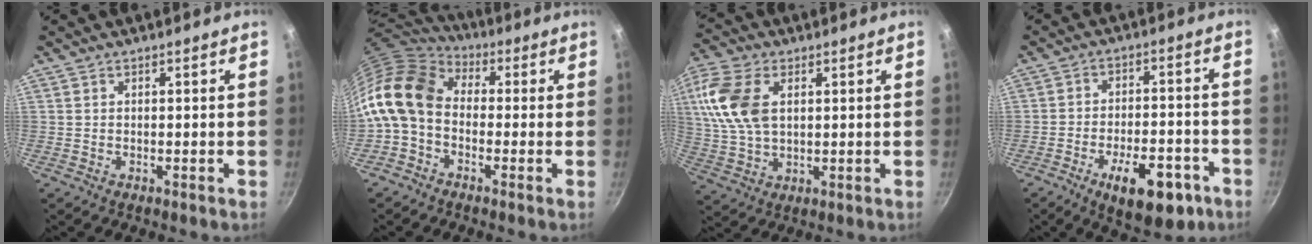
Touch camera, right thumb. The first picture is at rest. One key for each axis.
{"total": 14.0, "fx": -0.7, "fy": 10.2, "fz": 9.6, "tx": -0.176, "ty": 0.030, "tz": -0.036}
{"total": 13.0, "fx": 3.3, "fy": 8.0, "fz": 9.7, "tx": -0.194, "ty": -0.002, "tz": 0.062}
{"total": 13.8, "fx": -6.8, "fy": 6.3, "fz": 10.2, "tx": -0.124, "ty": 0.036, "tz": -0.090}